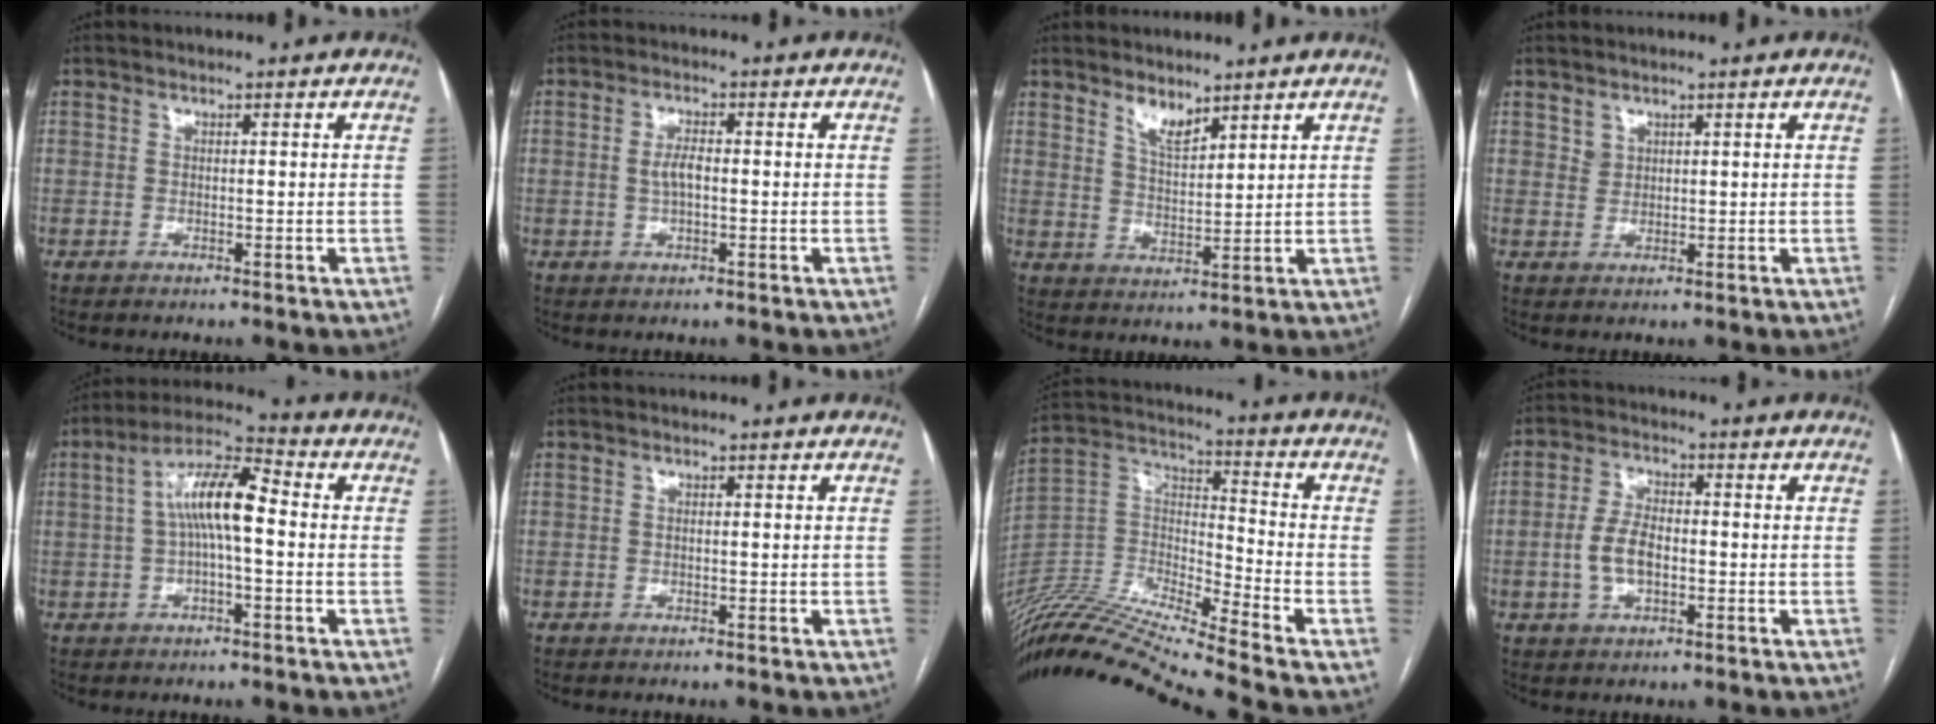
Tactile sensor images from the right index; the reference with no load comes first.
{"total": 2.8, "force": [-0.1, 1.0, 2.6], "torque": [-0.056, 0.003, -0.001]}
{"total": 4.3, "force": [3.4, 1.4, 2.2], "torque": [-0.044, -0.007, 0.067]}
{"total": 1.5, "force": [1.2, 1.0, 0.1], "torque": [0.006, 0.001, 0.022]}
{"total": 9.4, "force": [0.3, 2.2, 9.1], "torque": [-0.171, 0.032, 0.001]}
{"total": 0.0}
{"total": 19.0, "force": [-17.4, -2.2, 7.5], "torque": [-0.155, 0.014, -0.323]}
{"total": 5.8, "force": [-1.1, 2.9, 4.9], "torque": [-0.108, 0.010, -0.017]}